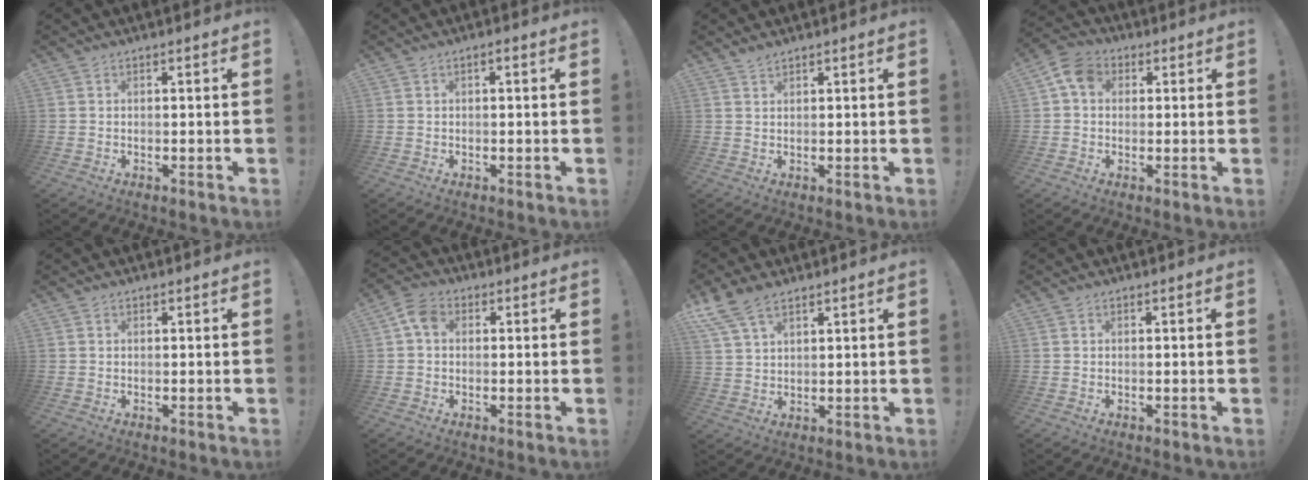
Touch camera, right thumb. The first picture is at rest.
{"total": 0.9, "force": [-0.4, 0.1, 0.8], "torque": [-0.019, 0.006, -0.008]}
{"total": 1.5, "force": [1.4, 0.4, 0.6], "torque": [-0.010, -0.004, 0.025]}
{"total": 7.7, "force": [2.2, 5.8, 4.5], "torque": [-0.073, 0.007, 0.047]}
{"total": 0.0}
{"total": 5.9, "force": [1.4, 4.2, 3.8], "torque": [-0.072, 0.004, 0.027]}
{"total": 8.5, "force": [6.2, 4.0, 4.2], "torque": [-0.086, -0.022, 0.124]}
{"total": 0.0}